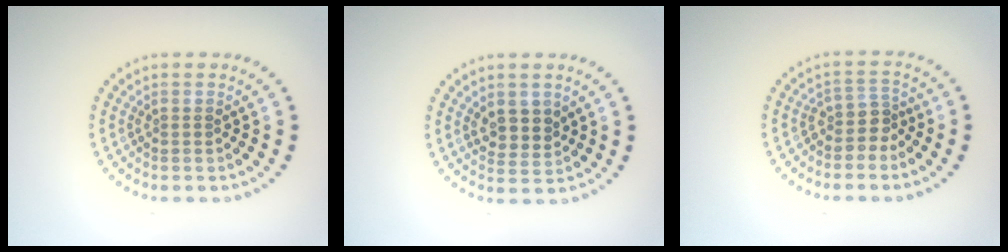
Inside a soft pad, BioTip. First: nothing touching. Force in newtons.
{"total": 2.5, "press": 2.3, "slide": 1.0}
{"total": 2.3, "press": 1.7, "slide": 1.6}